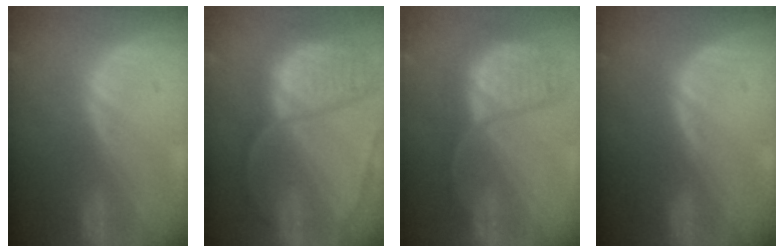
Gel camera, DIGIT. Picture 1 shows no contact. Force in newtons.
{"total": 11.0, "press": 9.2, "slide": 6.1}
{"total": 9.6, "press": 9.0, "slide": 3.3}
{"total": 0.5, "press": 0.5, "slide": 0.2}